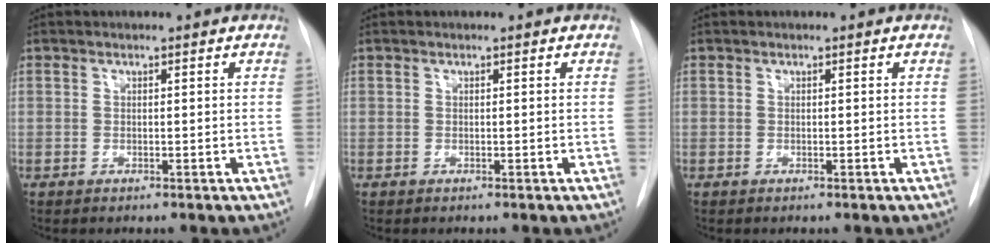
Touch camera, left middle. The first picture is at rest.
{"total": 0.0}
{"total": 0.0}